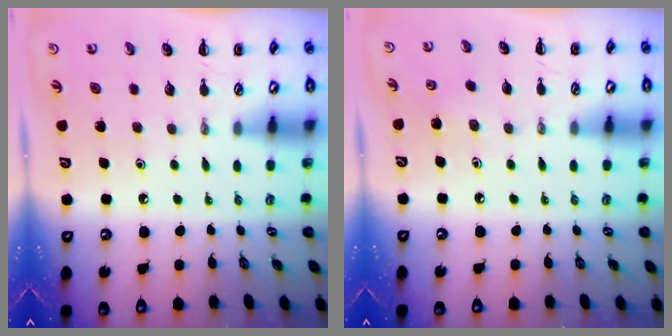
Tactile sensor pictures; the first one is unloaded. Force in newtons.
{"total": 2.4, "press": 2.2, "slide": 0.9}